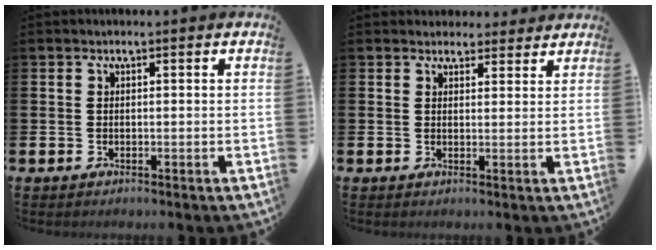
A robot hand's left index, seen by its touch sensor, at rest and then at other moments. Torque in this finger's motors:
{"motor_torque": [1.07, -1.06, 0.53, 0.01]}